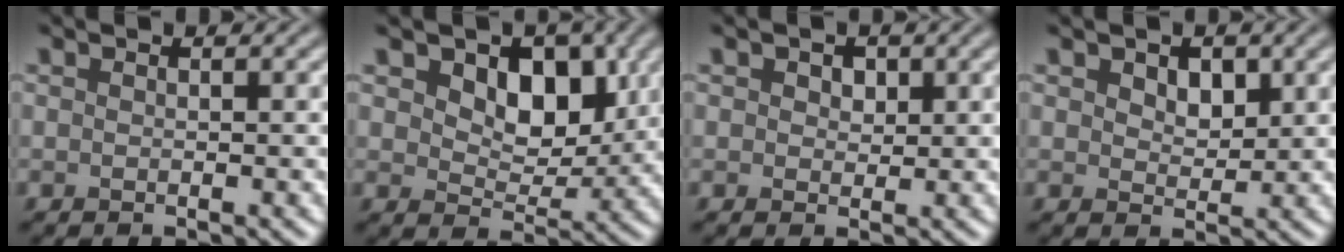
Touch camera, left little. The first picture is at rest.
{"total": 5.6, "force": [2.0, 3.6, 3.8], "torque": [-0.062, -0.014, 0.017]}
{"total": 2.0, "force": [0.8, 1.5, 1.1], "torque": [-0.021, 0.004, 0.004]}
{"total": 2.2, "force": [0.8, 1.5, 1.5], "torque": [-0.032, -0.004, 0.008]}